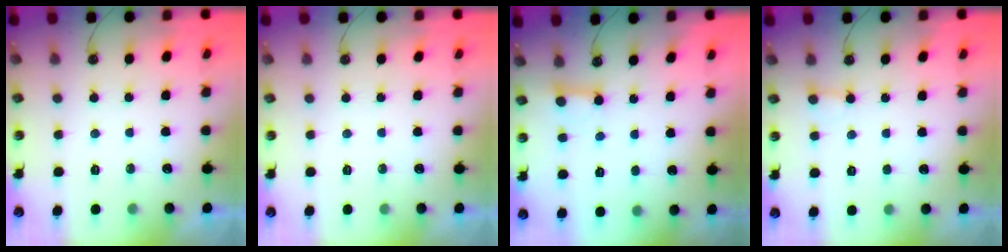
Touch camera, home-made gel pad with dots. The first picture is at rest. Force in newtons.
{"total": 0.0}
{"total": 2.4, "press": 2.4, "slide": 0.2}
{"total": 1.9, "press": 1.9, "slide": 0.2}